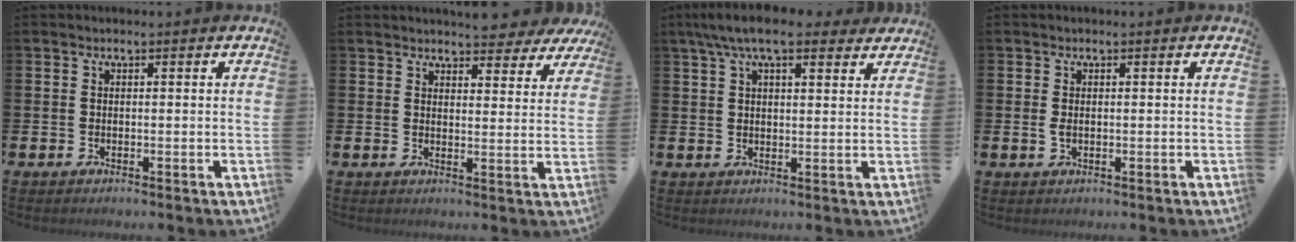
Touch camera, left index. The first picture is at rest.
{"total": 4.5, "force": [4.4, 0.9, 0.4], "torque": [-0.004, -0.028, 0.078]}
{"total": 7.2, "force": [5.8, 2.2, 3.5], "torque": [-0.071, -0.011, 0.104]}
{"total": 1.0, "force": [0.1, 0.5, 0.9], "torque": [-0.021, 0.003, 0.001]}